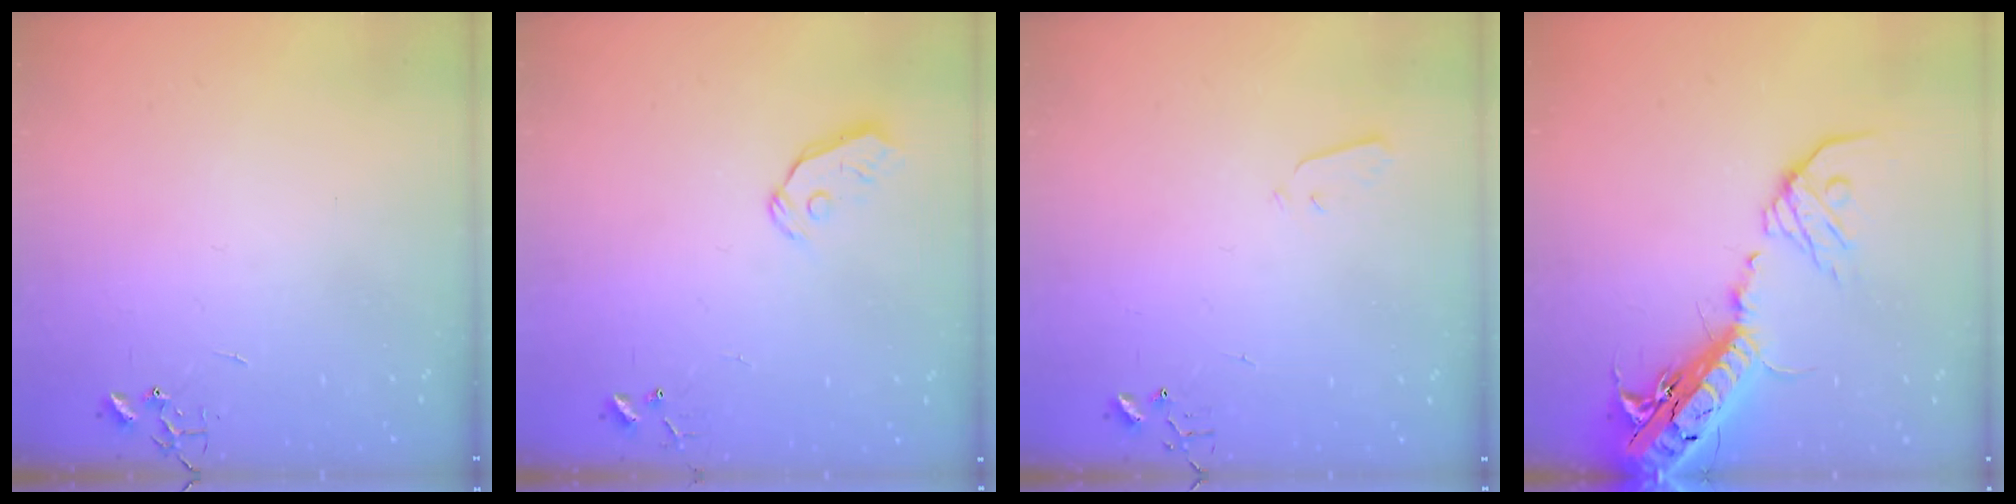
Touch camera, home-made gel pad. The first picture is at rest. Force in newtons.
{"total": 5.3, "press": 5.3, "slide": 0.4}
{"total": 2.8, "press": 2.7, "slide": 0.4}
{"total": 23.9, "press": 23.3, "slide": 5.5}